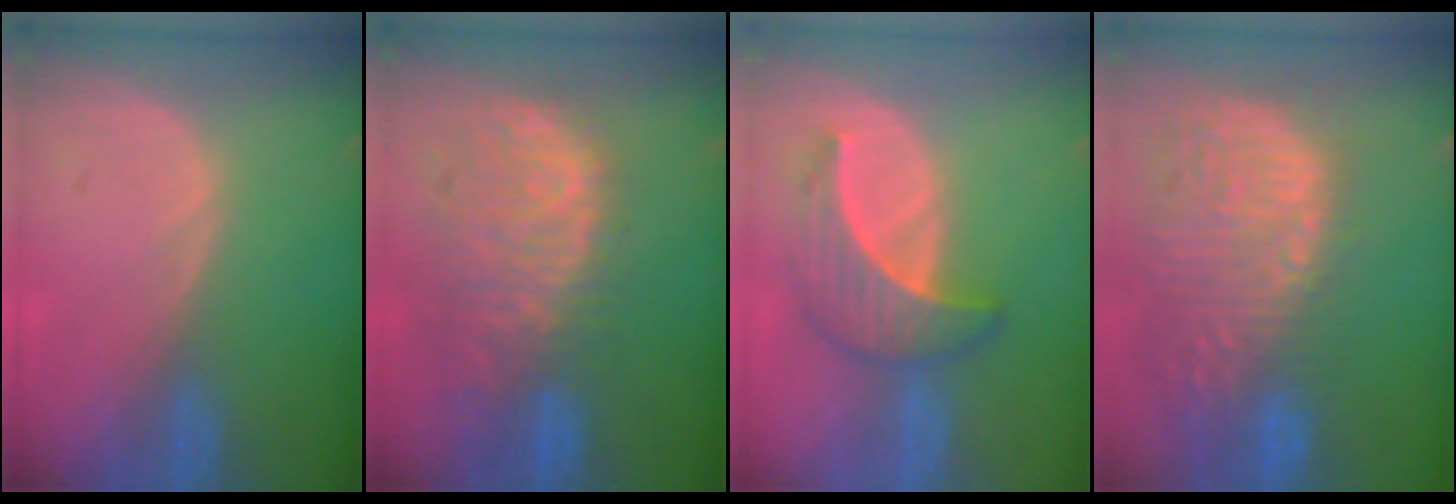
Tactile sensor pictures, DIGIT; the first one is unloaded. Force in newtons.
{"total": 11.8, "press": 9.8, "slide": 6.5}
{"total": 6.9, "press": 6.4, "slide": 2.8}
{"total": 15.4, "press": 12.6, "slide": 8.8}